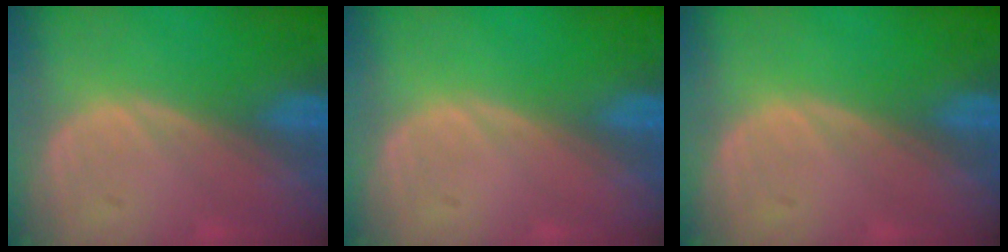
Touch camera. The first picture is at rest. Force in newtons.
{"total": 0.0}
{"total": 0.0}